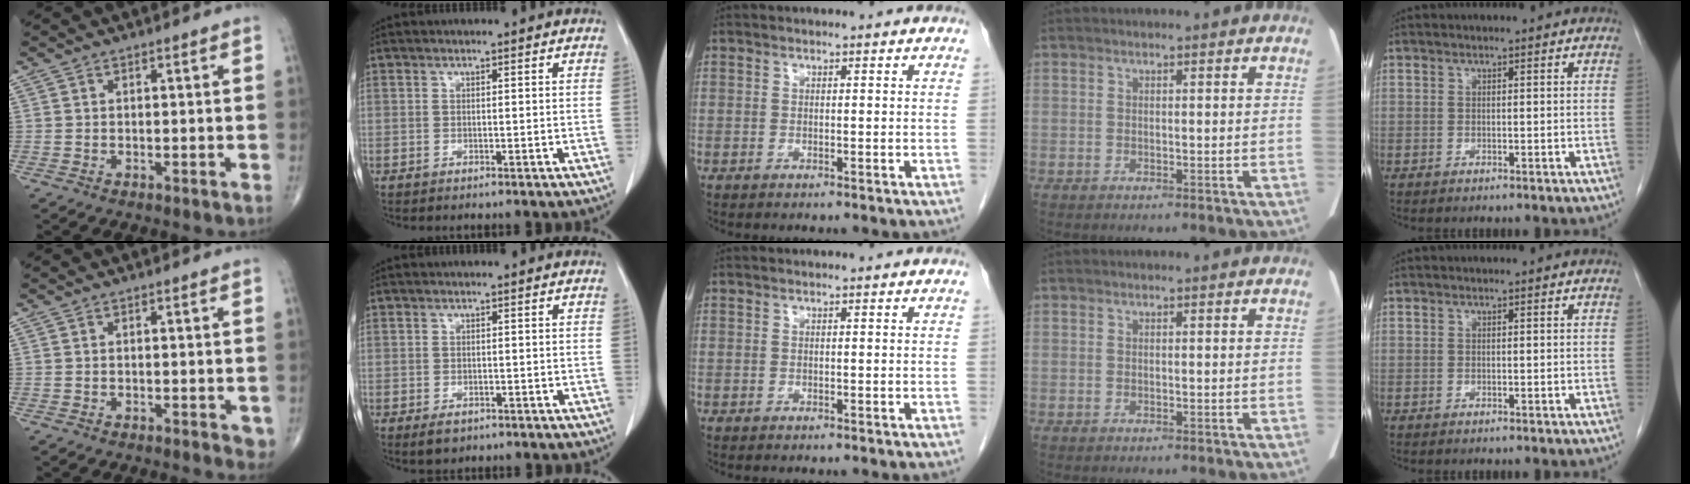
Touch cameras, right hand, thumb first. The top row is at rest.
{"thumb": {"total": 2.3, "force": [-0.4, 0.9, 2.1], "torque": [-0.017, -0.006, -0.005]}, "index": {"total": 2.3, "force": [-1.3, 1.4, 1.2], "torque": [-0.017, -0.002, -0.012]}}